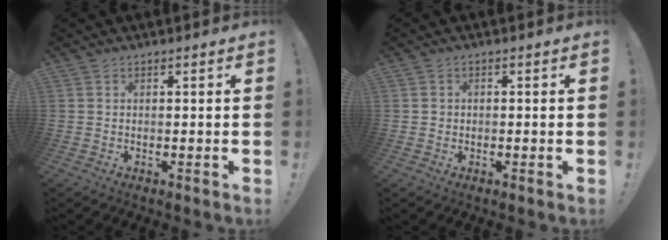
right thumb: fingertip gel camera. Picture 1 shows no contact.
{"total": 1.3, "force": [-0.2, 1.3, 0.1], "torque": [-0.001, 0.006, -0.004]}